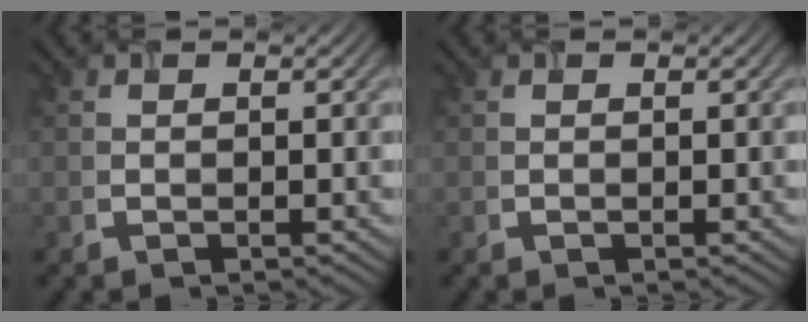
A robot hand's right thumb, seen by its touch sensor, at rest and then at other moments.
{"total": 0.0}